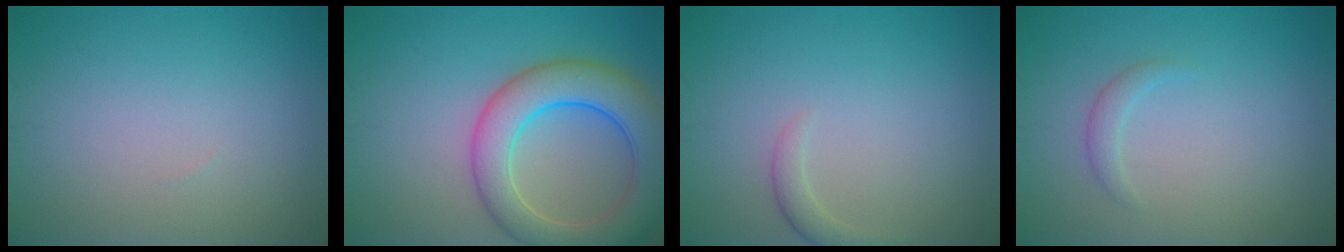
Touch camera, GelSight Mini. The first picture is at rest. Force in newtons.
{"total": 8.0, "press": 8.0, "slide": 0.4}
{"total": 1.4, "press": 1.4, "slide": 0.1}
{"total": 1.2, "press": 1.2, "slide": 0.1}